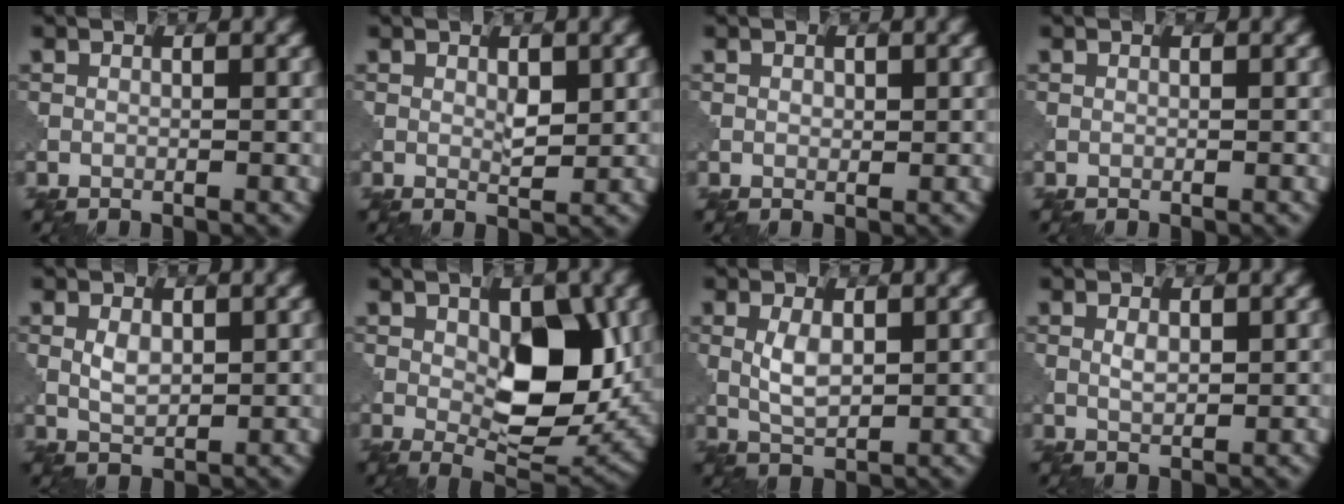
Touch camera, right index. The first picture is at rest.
{"total": 1.3, "force": [0.9, 0.4, 0.8], "torque": [-0.017, -0.005, 0.019]}
{"total": 0.7, "force": [0.3, 0.6, 0.2], "torque": [-0.004, -0.002, 0.009]}
{"total": 0.0}
{"total": 1.6, "force": [0.9, 1.0, 0.9], "torque": [-0.024, -0.002, 0.021]}
{"total": 8.9, "force": [1.0, 4.4, 7.7], "torque": [-0.114, -0.005, 0.028]}
{"total": 2.3, "force": [0.9, 1.1, 1.8], "torque": [-0.047, -0.002, 0.022]}
{"total": 0.9, "force": [0.8, 0.4, 0.4], "torque": [-0.013, -0.002, 0.018]}